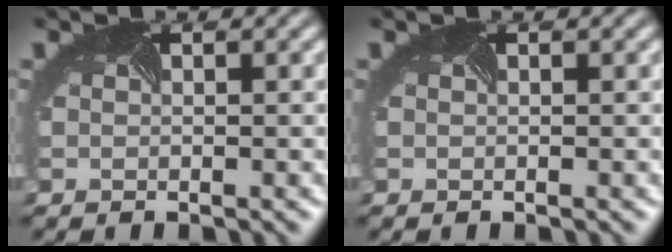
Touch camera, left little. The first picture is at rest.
{"total": 0.0}